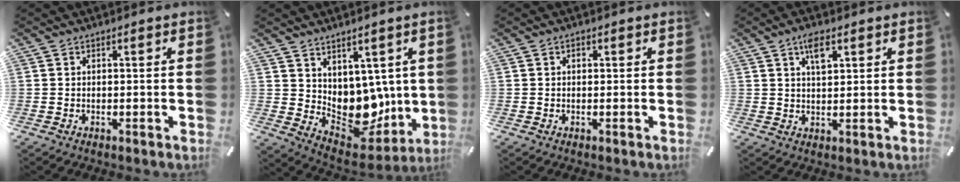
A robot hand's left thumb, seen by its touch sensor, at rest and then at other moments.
{"total": 9.6, "force": [2.4, 8.4, 4.1], "torque": [-0.048, -0.057, 0.067]}
{"total": 0.9, "force": [0.2, 0.7, 0.5], "torque": [-0.002, 0.000, 0.001]}
{"total": 5.2, "force": [2.7, 2.4, 3.7], "torque": [-0.065, -0.002, 0.045]}